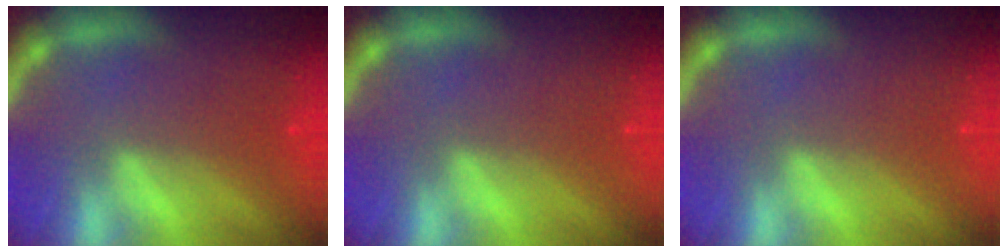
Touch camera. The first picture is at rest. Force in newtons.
{"total": 0.0}
{"total": 0.0}